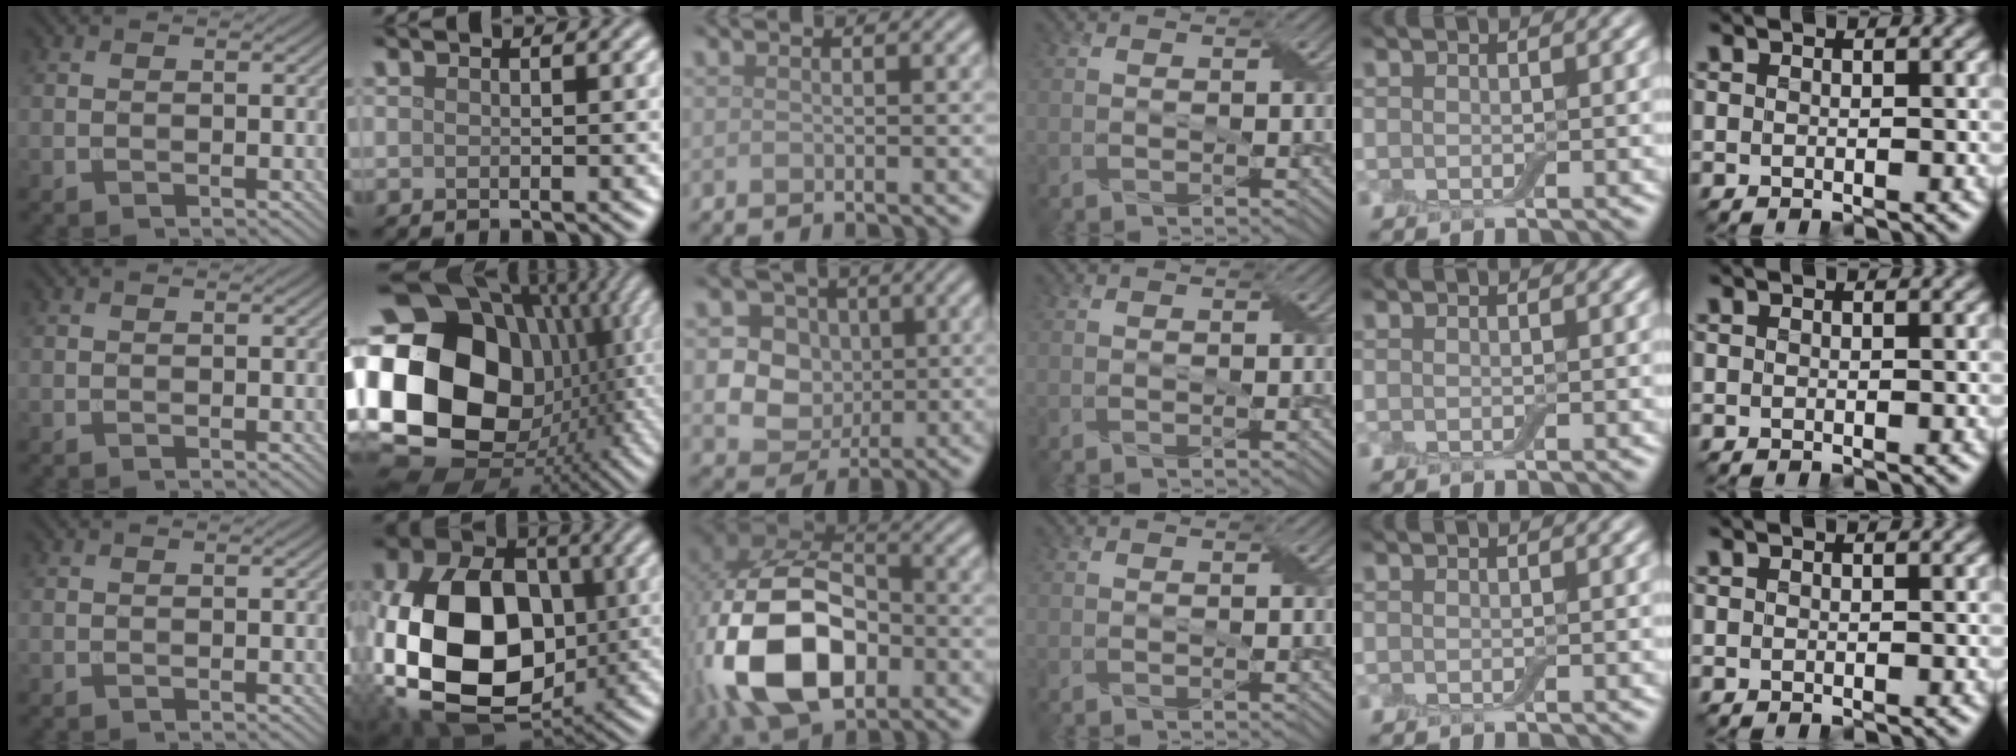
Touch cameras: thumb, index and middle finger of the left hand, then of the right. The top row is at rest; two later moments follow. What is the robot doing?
{"motion": "fold", "object": "aluminum foil"}